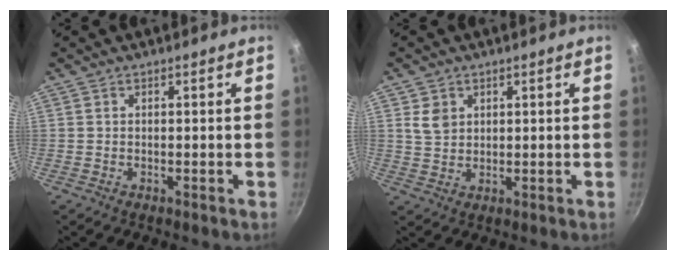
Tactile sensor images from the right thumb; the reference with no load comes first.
{"total": 4.0, "force": [1.4, 3.3, 1.8], "torque": [-0.019, -0.001, 0.029]}